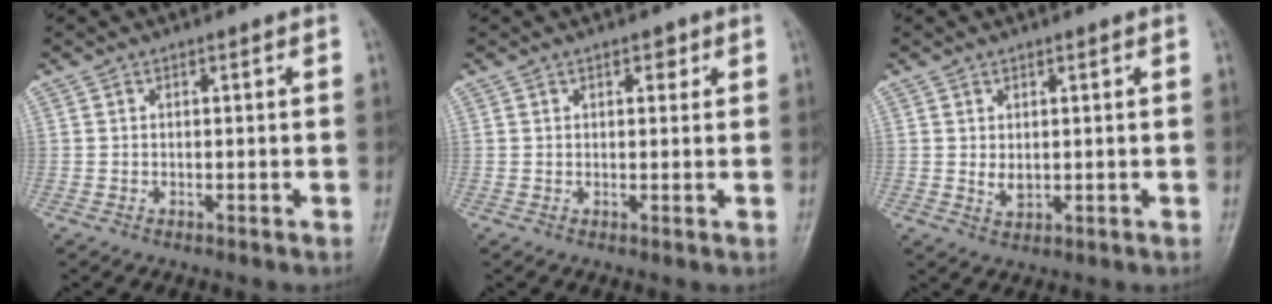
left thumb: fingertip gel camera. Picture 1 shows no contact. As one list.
[{"total": 1.9, "force": [1.1, 1.1, 1.1], "torque": [-0.001, -0.003, 0.012]}, {"total": 2.4, "force": [0.6, 1.5, 1.8], "torque": [-0.026, -0.009, 0.016]}]